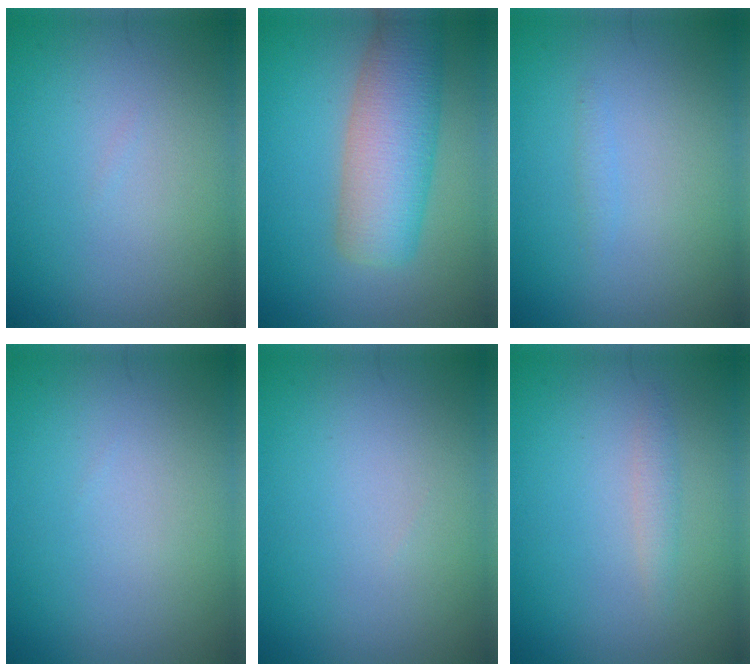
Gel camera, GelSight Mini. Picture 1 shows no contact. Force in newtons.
{"total": 7.1, "press": 7.1, "slide": 0.4}
{"total": 0.6, "press": 0.6, "slide": 0.1}
{"total": 0.0}
{"total": 0.0}
{"total": 1.1, "press": 1.1, "slide": 0.1}